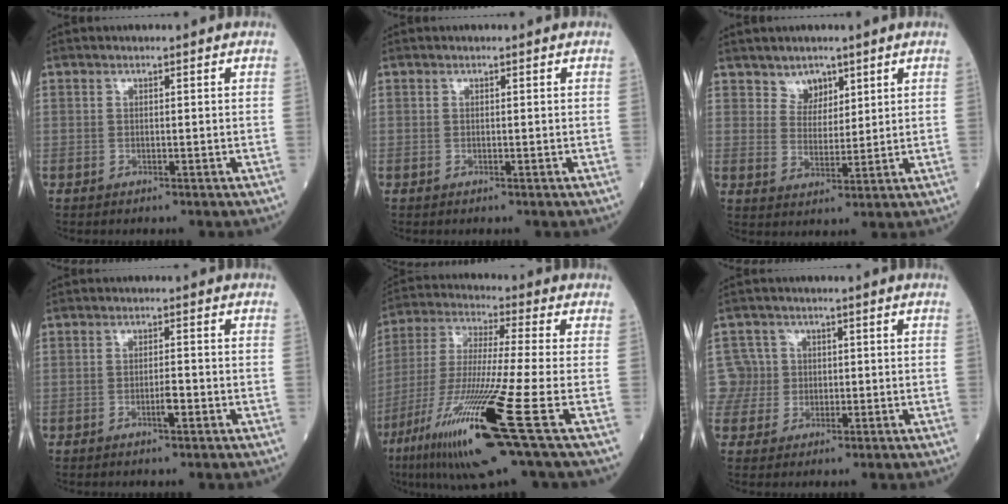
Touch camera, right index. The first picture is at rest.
{"total": 0.0}
{"total": 3.8, "force": [2.7, 2.5, 0.8], "torque": [-0.007, -0.004, 0.049]}
{"total": 2.1, "force": [-1.0, 0.3, 1.8], "torque": [-0.029, 0.000, -0.018]}
{"total": 19.8, "force": [-8.9, -0.5, 17.7], "torque": [-0.347, -0.053, -0.169]}
{"total": 4.0, "force": [0.1, 4.0, -0.7], "torque": [0.032, 0.014, -0.001]}